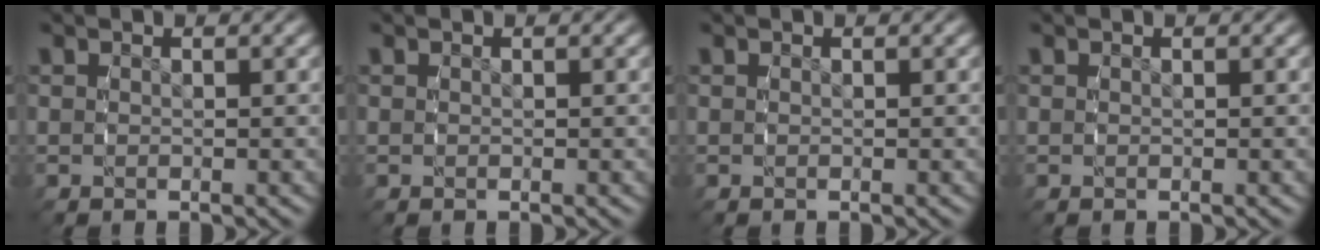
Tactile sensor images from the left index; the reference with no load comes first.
{"total": 0.0}
{"total": 0.0}
{"total": 0.0}